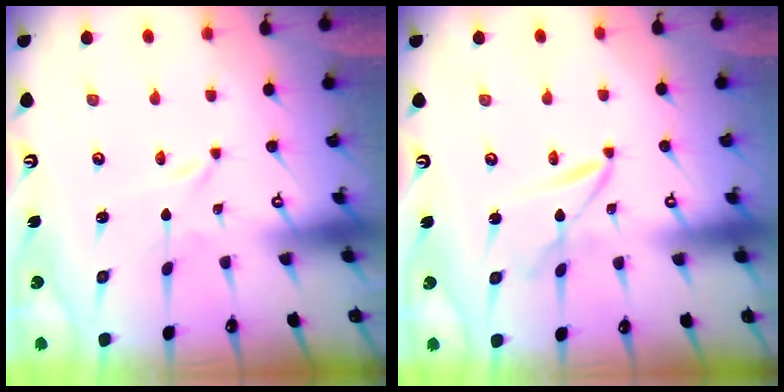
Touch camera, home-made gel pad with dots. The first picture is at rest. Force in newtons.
{"total": 5.3, "press": 5.3, "slide": 0.5}